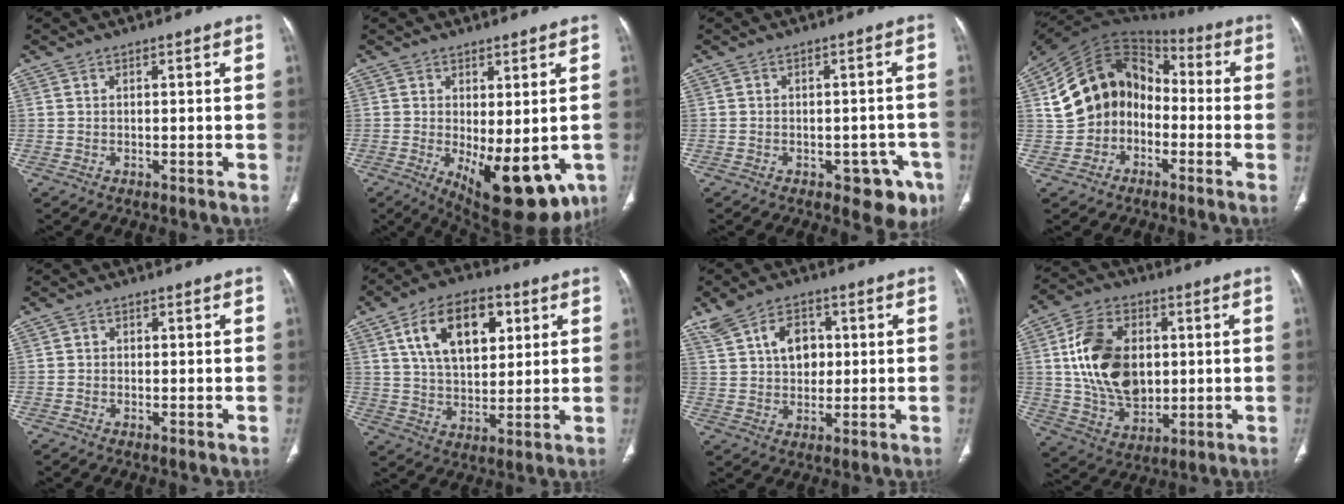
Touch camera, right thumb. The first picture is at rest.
{"total": 14.6, "force": [-4.2, 6.4, 12.4], "torque": [-0.158, -0.020, -0.040]}
{"total": 6.9, "force": [-3.5, 4.1, 4.4], "torque": [-0.019, 0.016, -0.039]}
{"total": 15.4, "force": [-2.3, 12.7, 8.4], "torque": [-0.112, 0.057, -0.054]}
{"total": 0.8, "force": [0.0, 0.8, 0.1], "torque": [0.007, 0.003, -0.003]}
{"total": 15.9, "force": [5.8, 9.2, 11.6], "torque": [-0.160, -0.008, 0.101]}
{"total": 8.6, "force": [2.5, 6.0, 5.6], "torque": [-0.071, -0.001, 0.049]}
{"total": 17.7, "force": [2.1, 12.2, 12.6], "torque": [-0.192, -0.005, 0.046]}